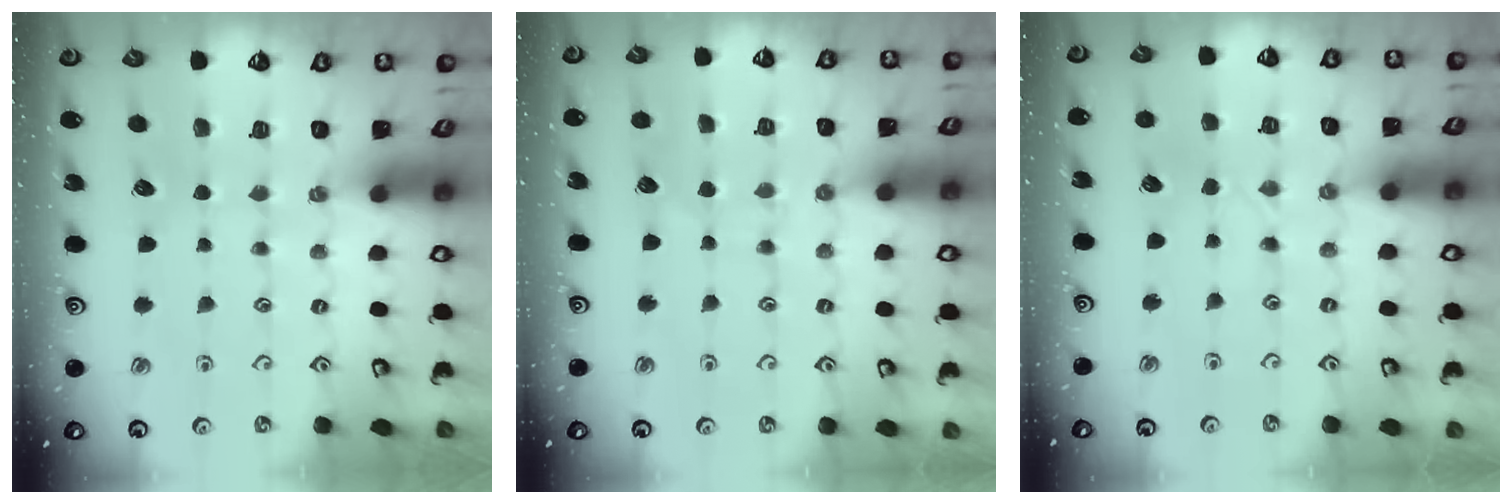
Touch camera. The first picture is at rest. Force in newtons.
{"total": 5.5, "press": 5.5, "slide": 0.4}
{"total": 2.0, "press": 2.0, "slide": 0.2}